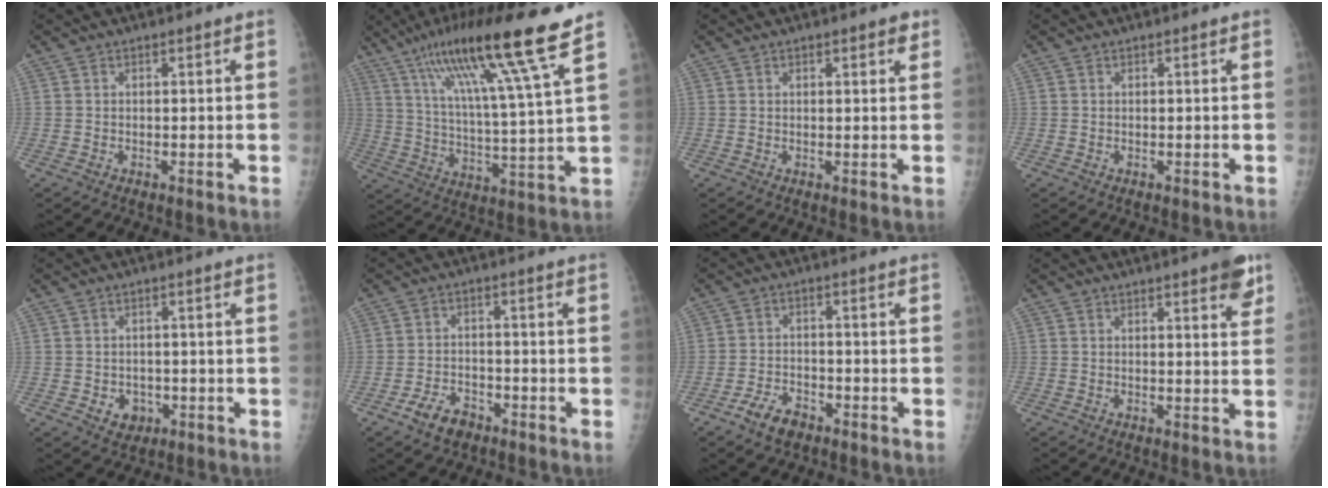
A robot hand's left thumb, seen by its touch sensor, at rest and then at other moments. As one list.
[{"total": 18.8, "force": [11.5, 0.6, 14.8], "torque": [-0.245, -0.041, 0.190]}, {"total": 2.3, "force": [1.3, 0.9, 1.6], "torque": [-0.013, -0.003, 0.014]}, {"total": 0.0}, {"total": 3.8, "force": [-1.1, 3.2, 1.7], "torque": [-0.008, 0.005, -0.006]}, {"total": 5.3, "force": [-3.4, 3.1, 2.5], "torque": [-0.043, 0.023, -0.057]}, {"total": 5.2, "force": [-3.5, 2.8, 2.6], "torque": [-0.047, 0.022, -0.060]}, {"total": 5.2, "force": [3.2, 1.2, 3.9], "torque": [-0.038, -0.013, 0.035]}]